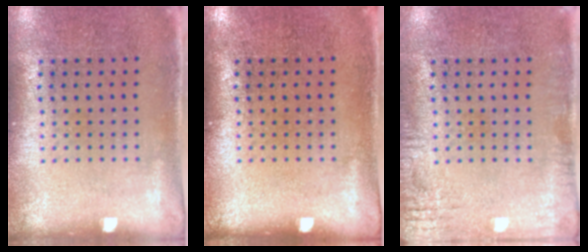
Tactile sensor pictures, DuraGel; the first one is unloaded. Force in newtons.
{"total": 0.0}
{"total": 2.3, "press": 2.3, "slide": 0.3}